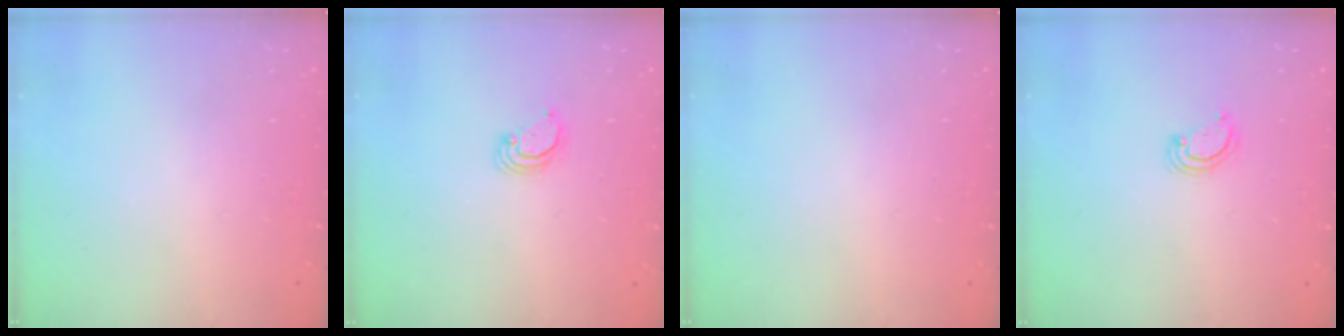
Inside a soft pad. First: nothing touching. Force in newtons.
{"total": 2.9, "press": 2.9, "slide": 0.3}
{"total": 0.0}
{"total": 3.7, "press": 3.7, "slide": 0.3}